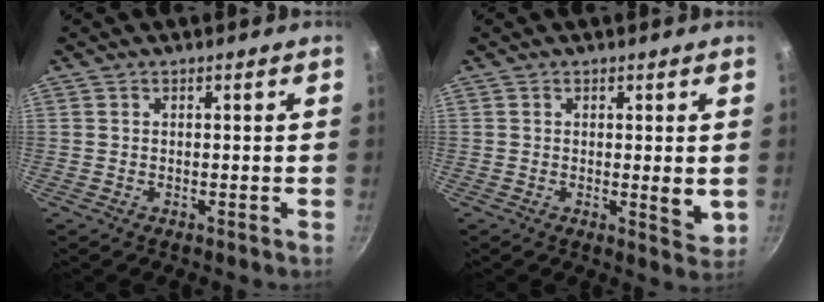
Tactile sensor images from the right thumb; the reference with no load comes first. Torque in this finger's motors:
{"motor_torque": [1.67, 1.43, 1.27, -0.98, 0.69]}